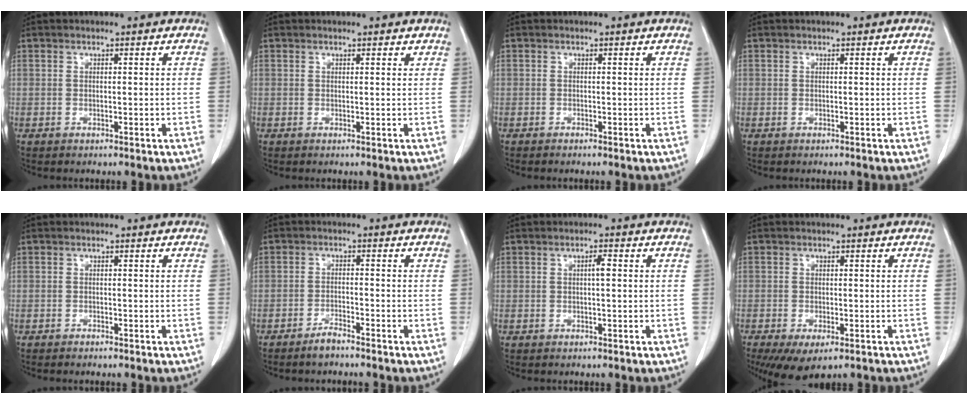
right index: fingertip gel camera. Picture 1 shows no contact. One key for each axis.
{"total": 1.1, "fx": 0.9, "fy": 0.4, "fz": 0.3, "tx": -0.009, "ty": 0.007, "tz": 0.007}
{"total": 0.6, "fx": -0.6, "fy": 0.0, "fz": 0.2, "tx": -0.001, "ty": 0.001, "tz": -0.007}
{"total": 0.0}
{"total": 0.9, "fx": -0.8, "fy": 0.0, "fz": 0.3, "tx": -0.003, "ty": 0.001, "tz": -0.009}
{"total": 2.4, "fx": -2.2, "fy": 0.1, "fz": 1.1, "tx": -0.021, "ty": 0.000, "tz": -0.039}
{"total": 1.5, "fx": 0.1, "fy": 0.2, "fz": 1.4, "tx": -0.025, "ty": 0.005, "tz": 0.002}
{"total": 6.7, "fx": -4.3, "fy": 2.5, "fz": 4.5, "tx": -0.062, "ty": -0.014, "tz": -0.062}